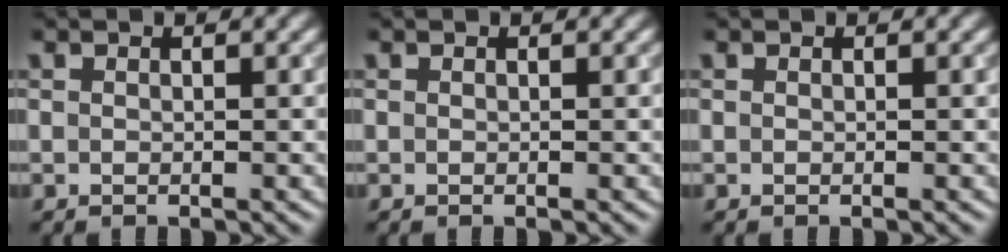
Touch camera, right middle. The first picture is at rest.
{"total": 0.0}
{"total": 0.0}